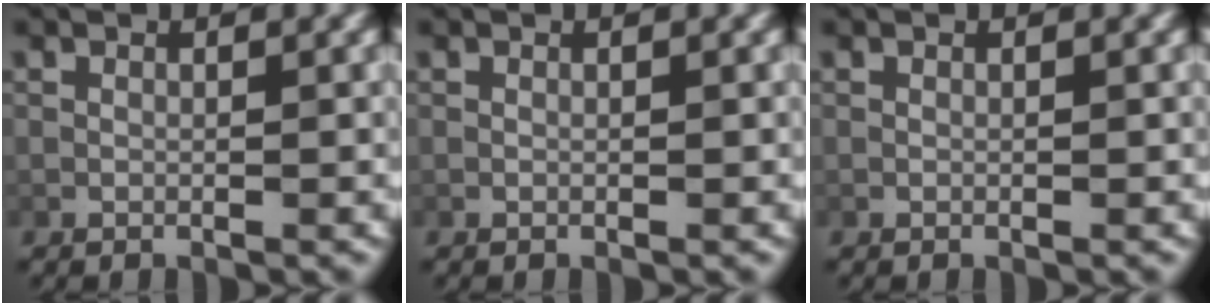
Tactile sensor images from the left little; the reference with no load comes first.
{"total": 0.0}
{"total": 0.0}